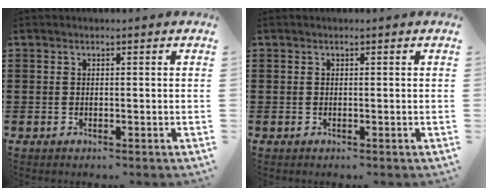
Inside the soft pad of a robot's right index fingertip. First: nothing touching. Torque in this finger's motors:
{"motor_torque": [-0.94, 1.20, 0.00, 0.00]}